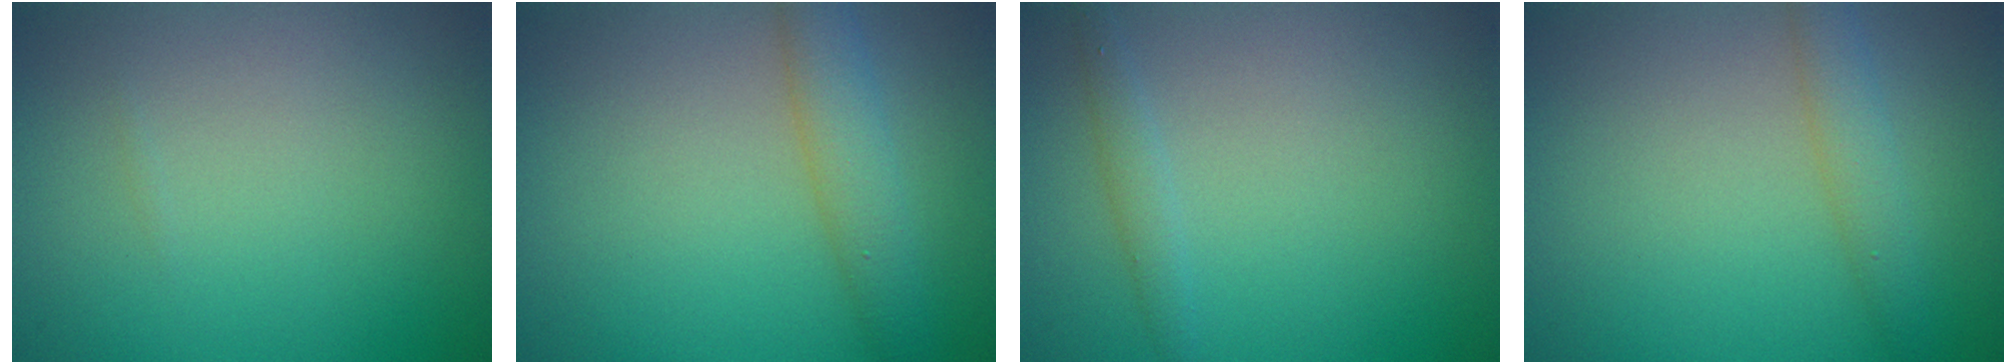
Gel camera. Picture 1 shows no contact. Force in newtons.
{"total": 3.2, "press": 3.1, "slide": 0.2}
{"total": 1.3, "press": 1.3, "slide": 0.0}
{"total": 2.2, "press": 2.2, "slide": 0.1}